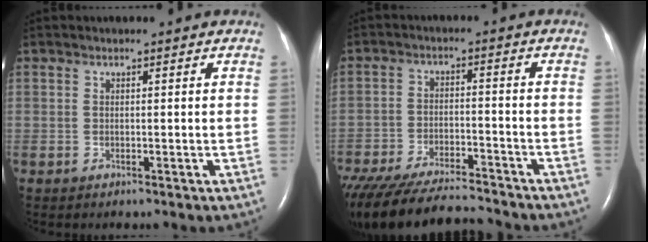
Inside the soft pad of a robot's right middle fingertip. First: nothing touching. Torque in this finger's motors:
{"motor_torque": [1.08, -1.07, 0.25, 0.10]}